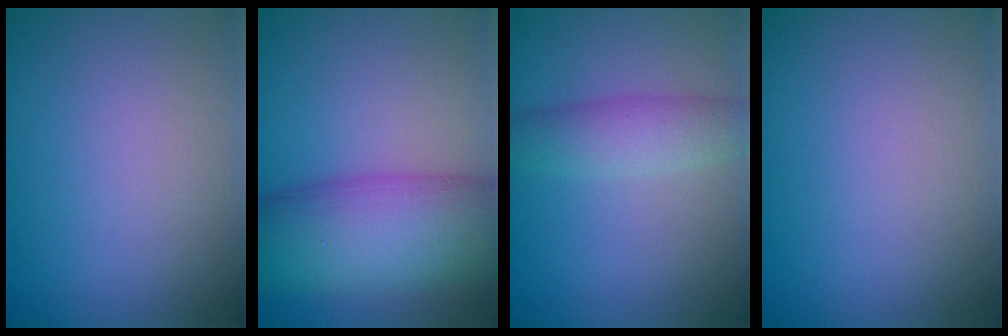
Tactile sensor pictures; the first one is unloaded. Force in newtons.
{"total": 10.8, "press": 10.8, "slide": 0.4}
{"total": 3.4, "press": 3.4, "slide": 0.1}
{"total": 0.0}